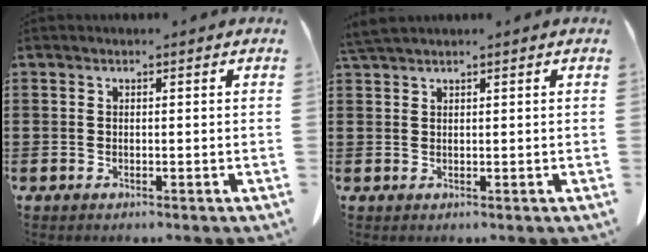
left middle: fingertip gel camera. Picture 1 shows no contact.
{"total": 2.0, "force": [1.7, 0.0, 0.9], "torque": [-0.022, -0.001, 0.034]}